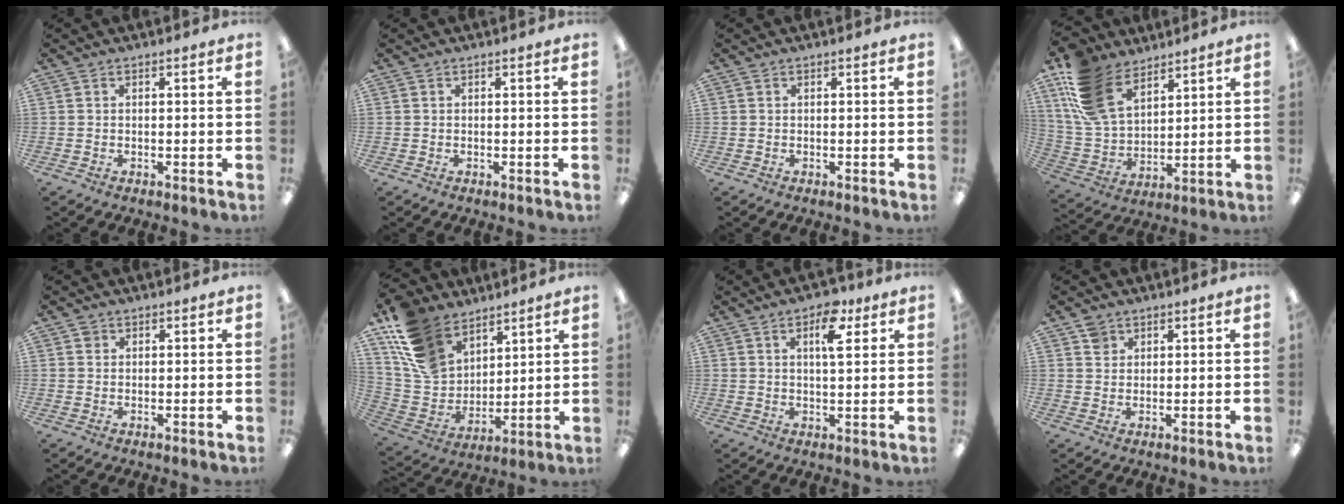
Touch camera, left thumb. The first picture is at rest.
{"total": 0.0}
{"total": 0.0}
{"total": 16.5, "force": [10.3, 9.8, 8.5], "torque": [-0.200, -0.035, 0.200]}
{"total": 1.2, "force": [0.7, 1.0, 0.2], "torque": [-0.004, 0.004, 0.012]}
{"total": 16.3, "force": [10.9, 10.6, 5.8], "torque": [-0.142, -0.050, 0.220]}
{"total": 8.1, "force": [4.1, 3.5, 6.0], "torque": [-0.073, -0.015, 0.060]}
{"total": 2.8, "force": [1.9, 2.0, 0.4], "torque": [0.003, -0.006, 0.034]}